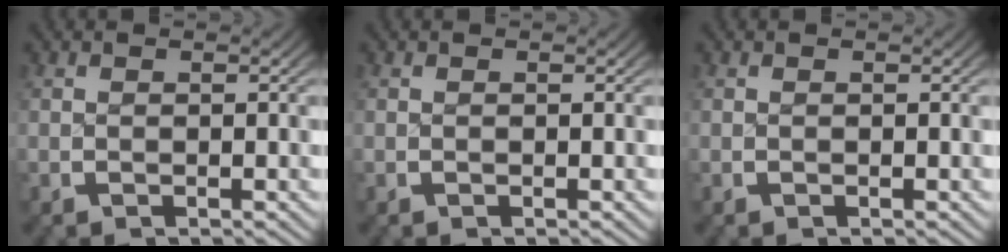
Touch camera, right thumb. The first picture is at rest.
{"total": 0.0}
{"total": 0.0}